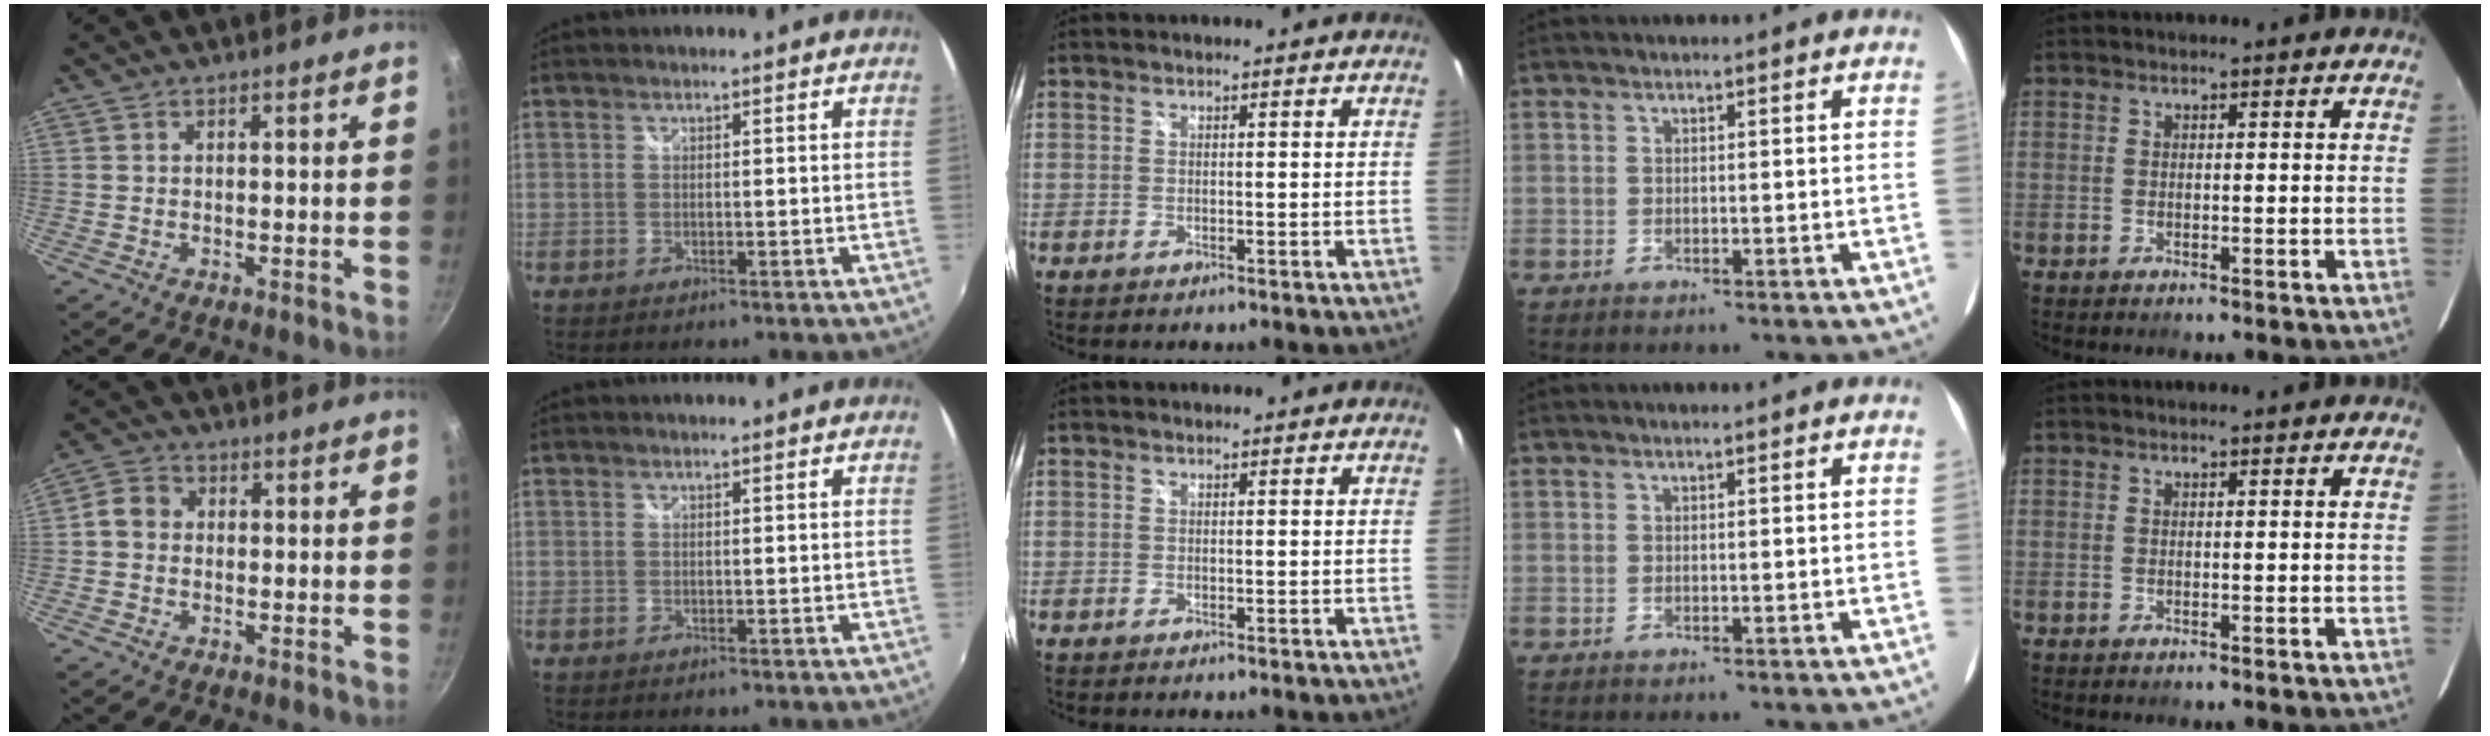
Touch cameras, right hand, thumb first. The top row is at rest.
{"thumb": {"total": 3.3, "force": [-0.1, 2.9, 1.7], "torque": [-0.027, 0.008, -0.012]}}